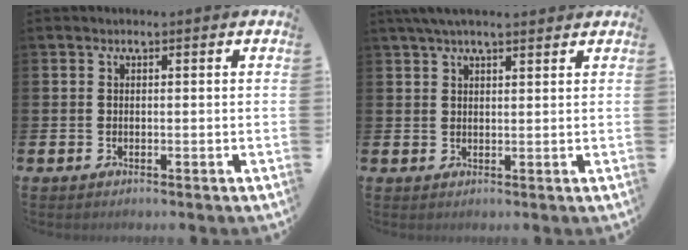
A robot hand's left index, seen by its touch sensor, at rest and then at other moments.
{"total": 3.8, "force": [3.2, 0.8, 1.9], "torque": [-0.043, -0.001, 0.059]}